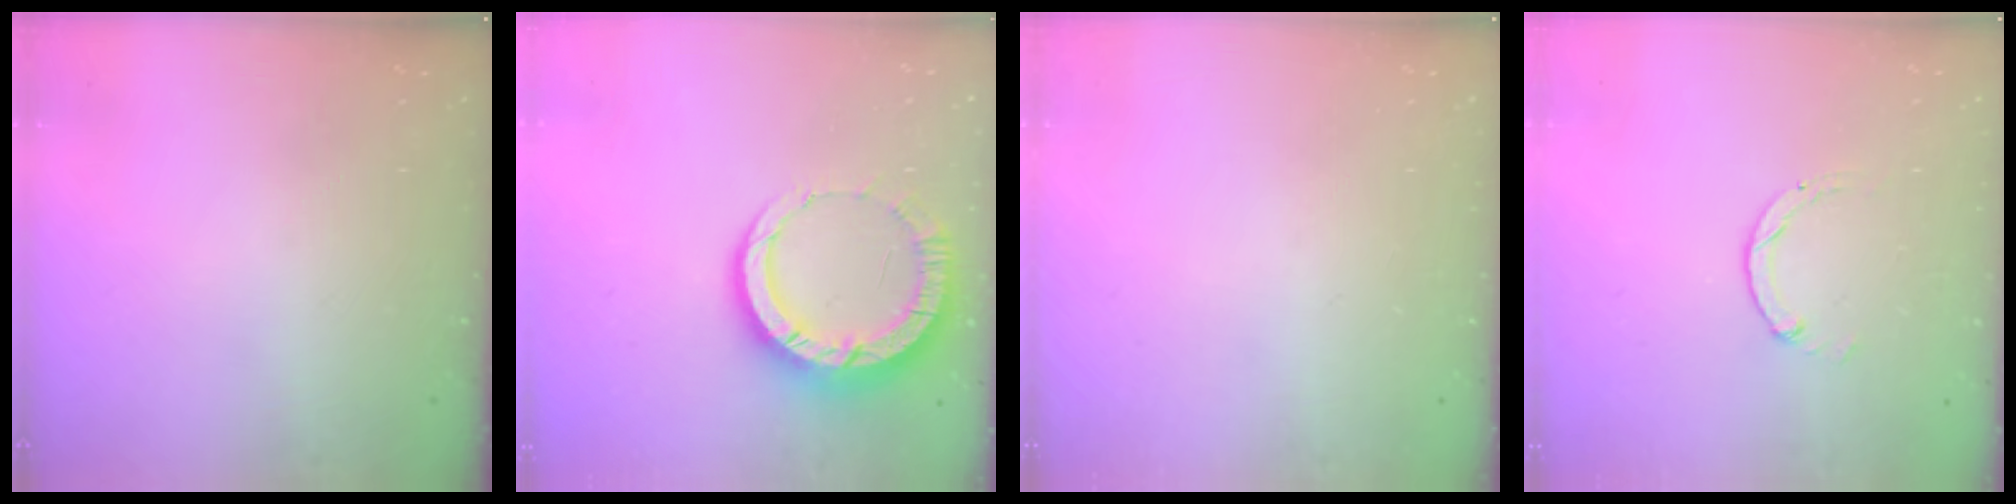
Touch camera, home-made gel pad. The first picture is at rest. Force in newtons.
{"total": 11.3, "press": 11.2, "slide": 1.2}
{"total": 0.0}
{"total": 0.0}